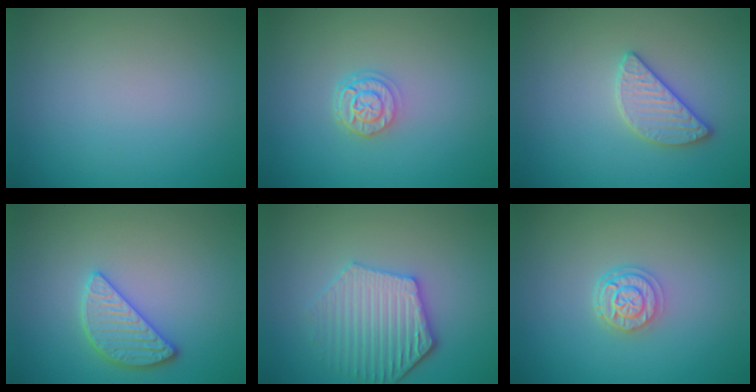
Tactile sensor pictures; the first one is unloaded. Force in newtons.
{"total": 2.6, "press": 2.1, "slide": 1.5}
{"total": 2.6, "press": 2.6, "slide": 0.4}
{"total": 2.8, "press": 2.8, "slide": 0.6}
{"total": 4.8, "press": 4.2, "slide": 2.4}
{"total": 2.6, "press": 2.1, "slide": 1.5}